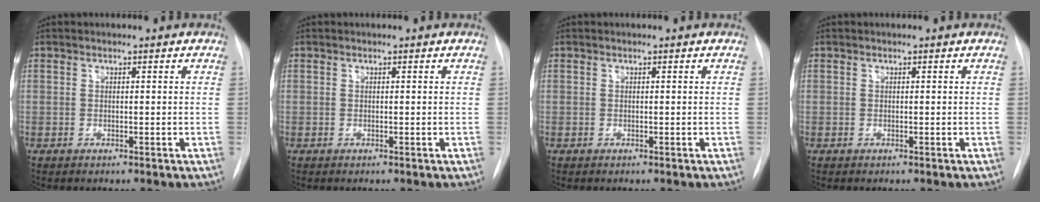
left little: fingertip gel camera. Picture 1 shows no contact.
{"total": 0.0}
{"total": 0.0}
{"total": 0.0}